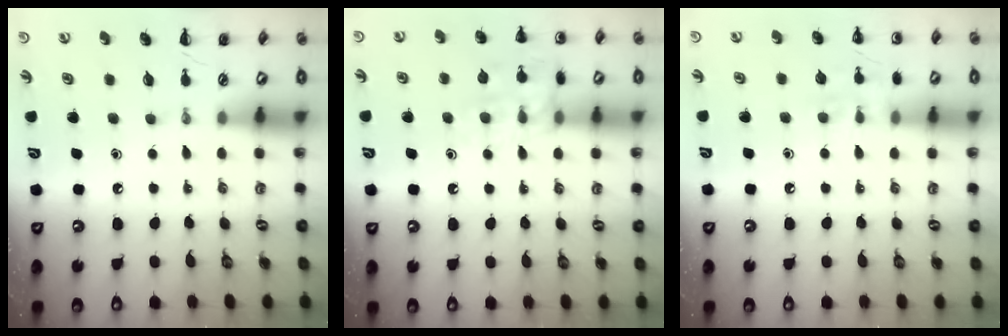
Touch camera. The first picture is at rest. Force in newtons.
{"total": 13.3, "press": 13.2, "slide": 0.9}
{"total": 6.2, "press": 6.1, "slide": 1.4}